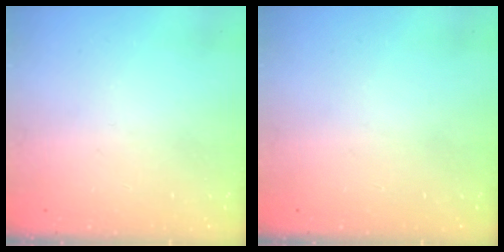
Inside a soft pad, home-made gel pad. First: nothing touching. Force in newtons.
{"total": 0.0}